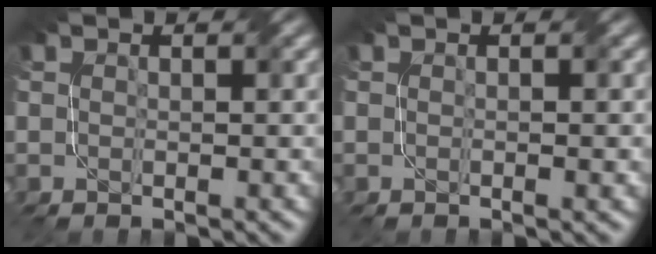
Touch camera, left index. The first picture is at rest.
{"total": 0.7, "force": [-0.1, 0.0, 0.7], "torque": [-0.011, -0.003, -0.005]}